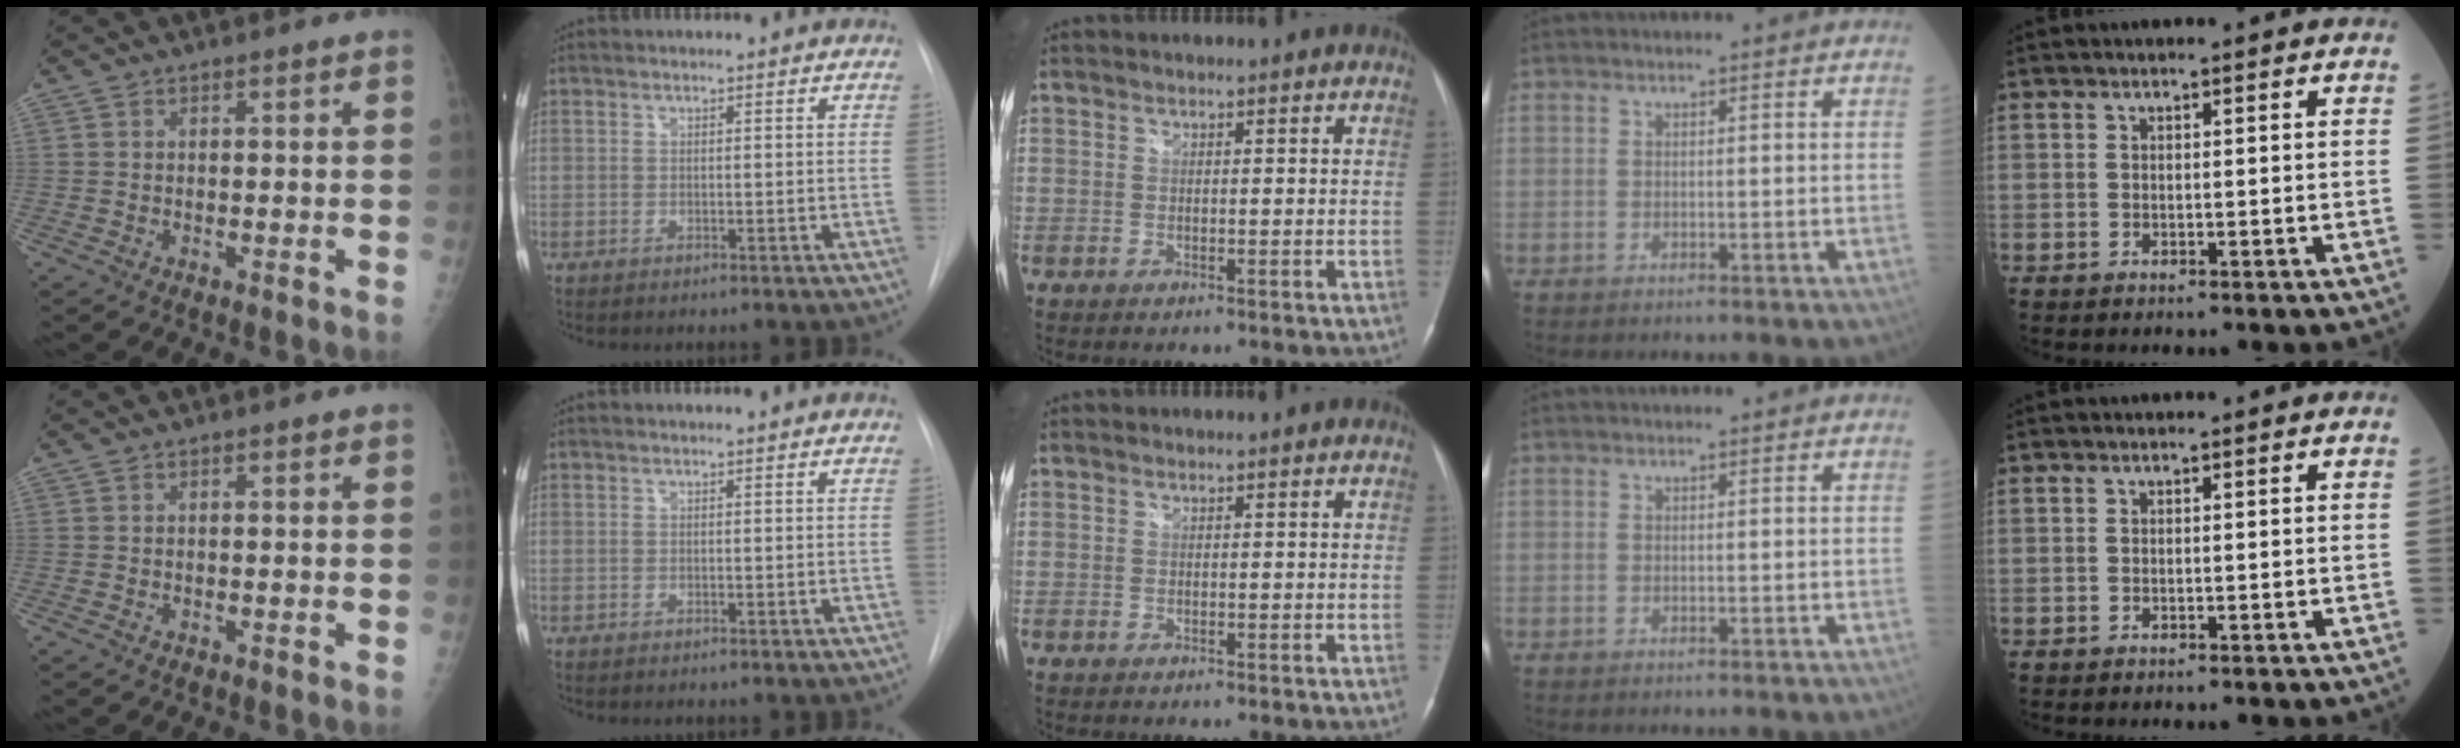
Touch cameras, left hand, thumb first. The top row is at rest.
{}